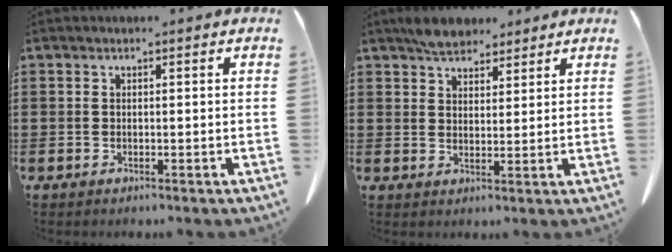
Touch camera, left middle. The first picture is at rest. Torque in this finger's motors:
{"motor_torque": [0.34, 0.32, 0.09, 0.03]}